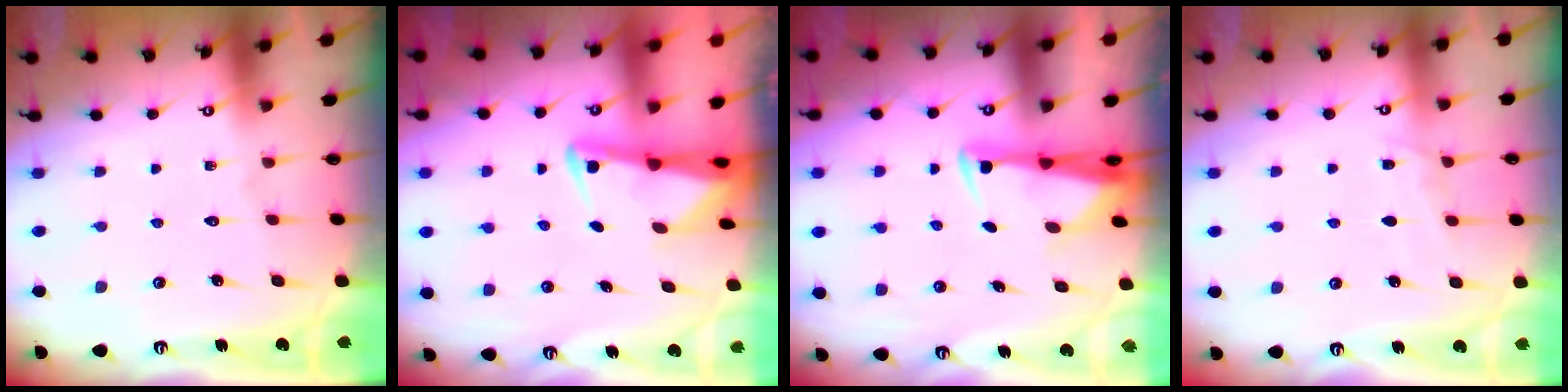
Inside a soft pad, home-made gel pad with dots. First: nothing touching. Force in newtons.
{"total": 2.7, "press": 2.6, "slide": 0.6}
{"total": 2.8, "press": 2.6, "slide": 0.9}
{"total": 4.9, "press": 4.9, "slide": 0.6}